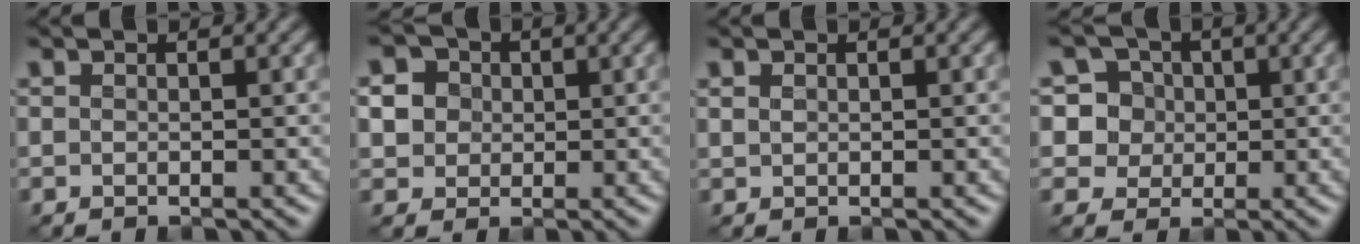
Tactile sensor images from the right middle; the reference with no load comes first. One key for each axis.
{"total": 5.6, "fx": 1.6, "fy": 4.9, "fz": 2.2, "tx": -0.050, "ty": 0.027, "tz": 0.024}
{"total": 0.5, "fx": 0.3, "fy": 0.3, "fz": 0.3, "tx": -0.009, "ty": 0.000, "tz": 0.009}
{"total": 7.0, "fx": 2.0, "fy": 6.5, "fz": 2.0, "tx": -0.040, "ty": 0.032, "tz": 0.020}